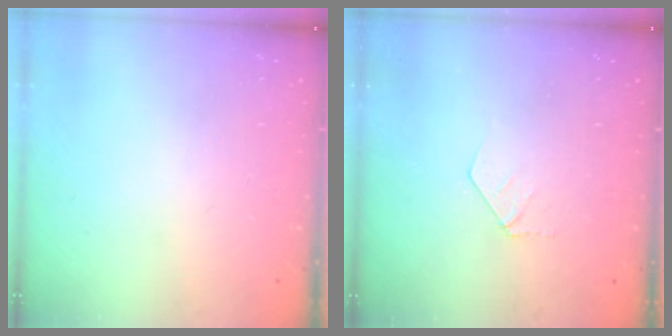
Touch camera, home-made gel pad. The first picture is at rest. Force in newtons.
{"total": 3.4, "press": 3.4, "slide": 0.3}